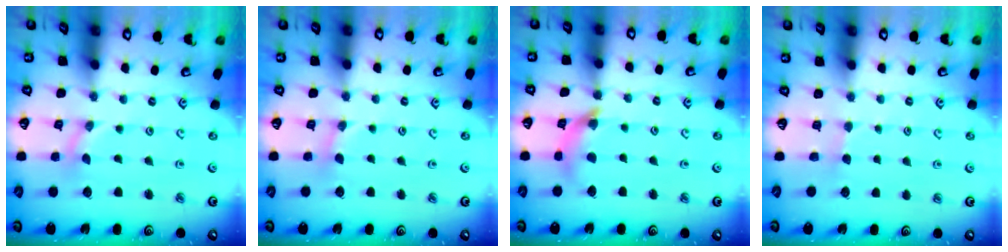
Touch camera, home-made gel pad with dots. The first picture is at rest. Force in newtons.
{"total": 1.6, "press": 1.6, "slide": 0.4}
{"total": 8.4, "press": 8.4, "slide": 0.8}
{"total": 2.4, "press": 2.4, "slide": 0.4}